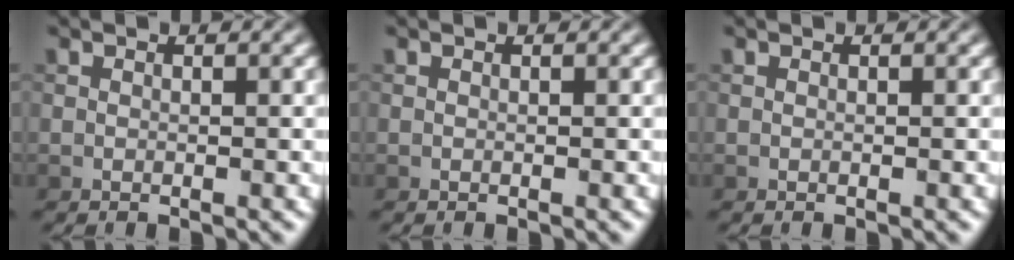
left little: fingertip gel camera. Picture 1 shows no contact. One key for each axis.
{"total": 0.0}
{"total": 0.0}